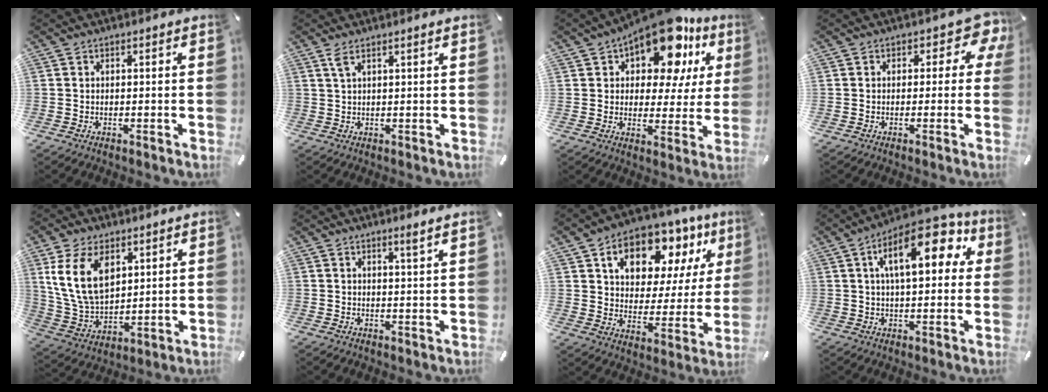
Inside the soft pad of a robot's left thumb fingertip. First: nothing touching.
{"total": 2.7, "force": [1.5, 0.1, 2.3], "torque": [-0.048, -0.001, 0.025]}
{"total": 16.6, "force": [10.9, 7.7, 9.9], "torque": [-0.157, -0.066, 0.186]}
{"total": 5.8, "force": [1.7, 3.5, 4.2], "torque": [-0.045, -0.007, 0.024]}
{"total": 13.9, "force": [5.7, 9.2, 8.8], "torque": [-0.210, -0.016, 0.103]}
{"total": 2.2, "force": [1.6, -0.3, 1.6], "torque": [-0.031, -0.005, 0.027]}
{"total": 15.1, "force": [9.4, 9.2, 7.4], "torque": [-0.126, -0.057, 0.162]}
{"total": 16.9, "force": [5.8, 7.6, 13.9], "torque": [-0.208, -0.003, 0.090]}